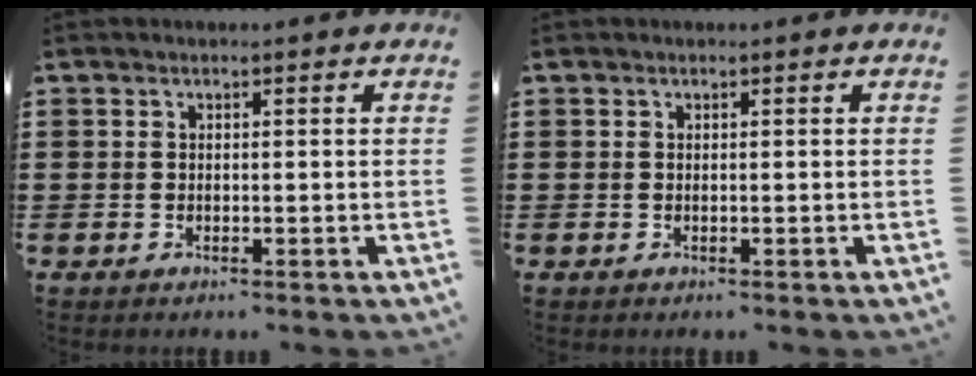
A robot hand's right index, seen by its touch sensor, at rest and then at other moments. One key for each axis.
{"total": 0.0}